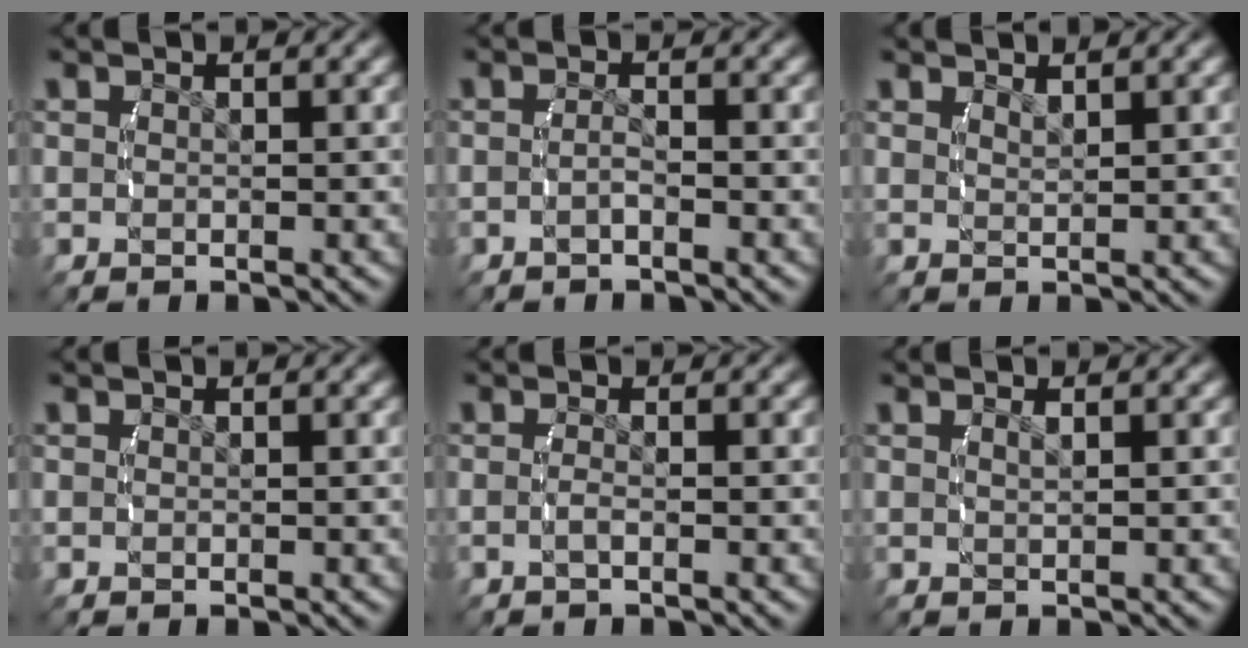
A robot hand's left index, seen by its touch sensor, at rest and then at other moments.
{"total": 1.3, "force": [-1.0, 0.0, 0.9], "torque": [-0.024, -0.003, -0.019]}
{"total": 1.3, "force": [1.1, -0.7, 0.1], "torque": [0.003, -0.006, 0.027]}
{"total": 0.0}
{"total": 1.2, "force": [-0.8, -0.3, 0.8], "torque": [-0.024, -0.006, -0.013]}
{"total": 0.8, "force": [0.3, -0.5, 0.5], "torque": [-0.009, -0.004, 0.011]}